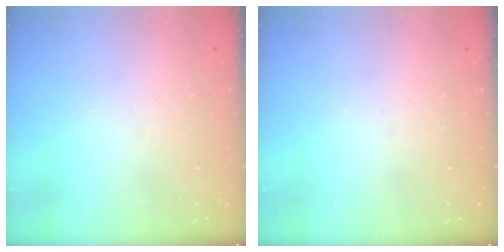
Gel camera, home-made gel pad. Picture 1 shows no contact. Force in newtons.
{"total": 0.0}